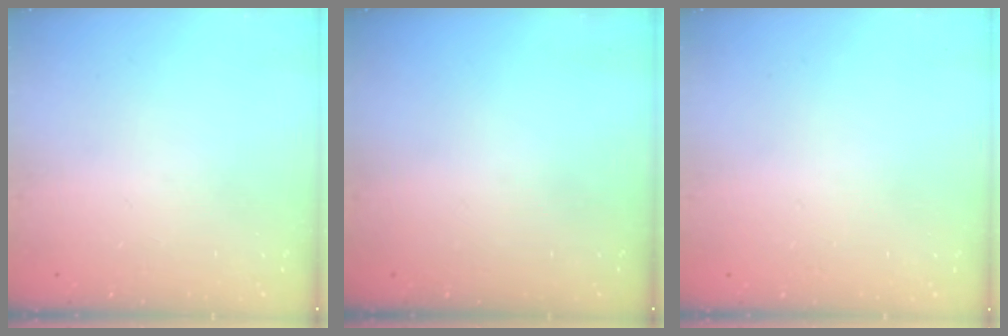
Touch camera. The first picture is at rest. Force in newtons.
{"total": 0.0}
{"total": 2.7, "press": 2.7, "slide": 0.2}